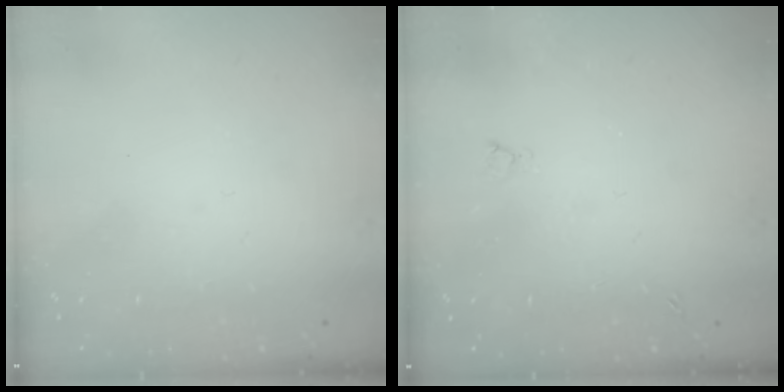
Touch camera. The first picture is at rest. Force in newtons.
{"total": 2.5, "press": 2.4, "slide": 0.6}